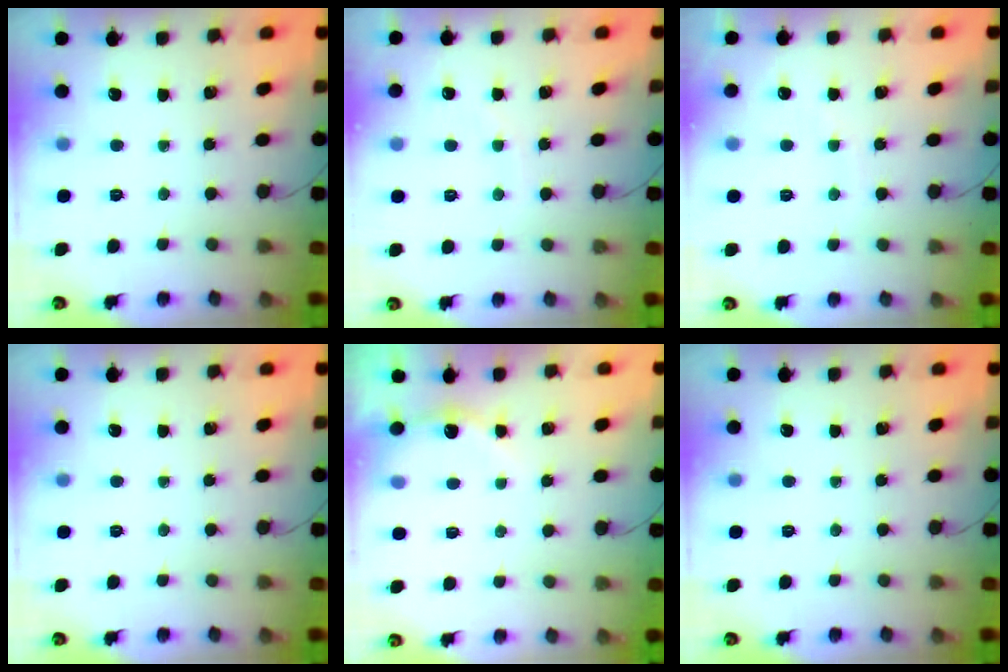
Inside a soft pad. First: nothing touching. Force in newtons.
{"total": 3.9, "press": 3.7, "slide": 1.1}
{"total": 5.1, "press": 5.0, "slide": 0.8}
{"total": 0.0}
{"total": 6.2, "press": 6.1, "slide": 1.2}
{"total": 0.0}